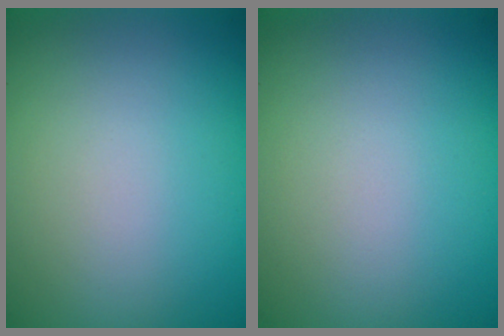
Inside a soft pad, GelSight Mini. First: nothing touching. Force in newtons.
{"total": 0.0}